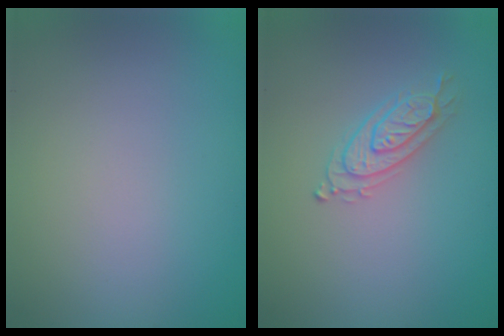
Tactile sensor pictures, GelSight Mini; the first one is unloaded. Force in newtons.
{"total": 2.1, "press": 2.1, "slide": 0.5}